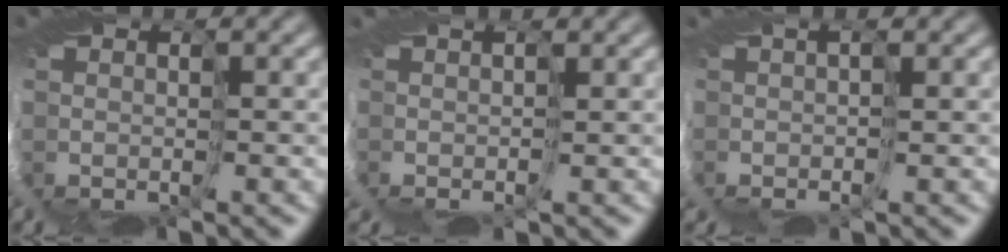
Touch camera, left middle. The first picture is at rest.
{"total": 1.7, "force": [1.1, -1.1, -0.6], "torque": [0.011, 0.013, 0.007]}
{"total": 1.6, "force": [0.2, -1.5, -0.5], "torque": [0.030, 0.012, -0.004]}